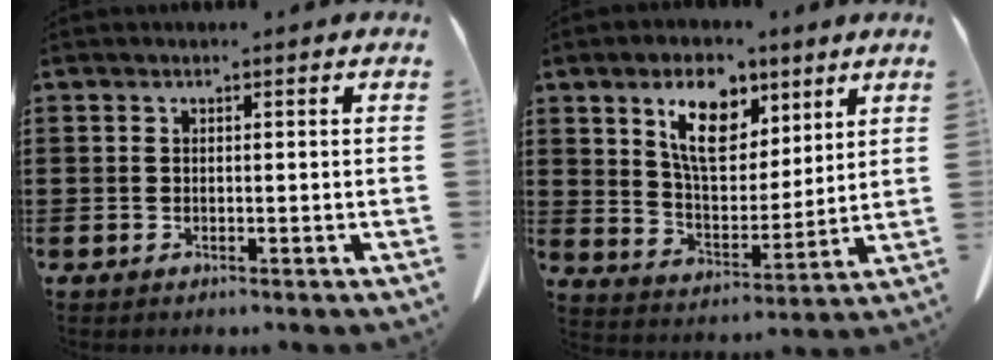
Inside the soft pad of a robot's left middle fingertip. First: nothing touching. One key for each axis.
{"total": 10.0, "fx": 5.9, "fy": 5.6, "fz": 5.9, "tx": -0.109, "ty": -0.012, "tz": 0.105}